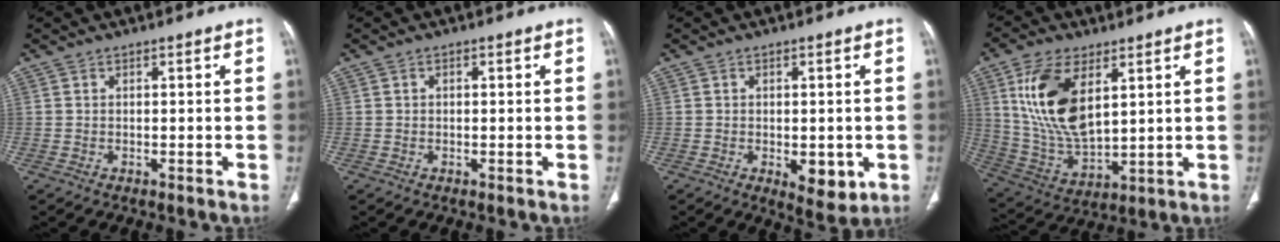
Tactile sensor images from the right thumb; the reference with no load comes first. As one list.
[{"total": 0.5, "force": [0.1, 0.4, 0.4], "torque": [-0.004, 0.003, 0.002]}, {"total": 6.6, "force": [-1.6, 3.3, 5.5], "torque": [-0.058, -0.008, -0.011]}, {"total": 16.5, "force": [5.8, 8.2, 13.1], "torque": [-0.252, -0.024, 0.124]}]